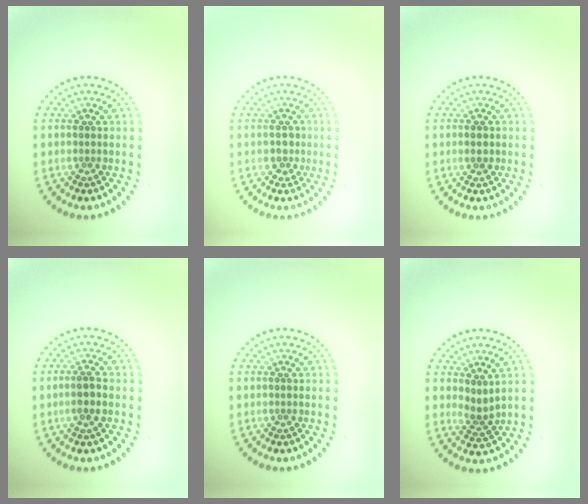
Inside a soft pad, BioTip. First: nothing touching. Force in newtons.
{"total": 1.4, "press": 1.3, "slide": 0.5}
{"total": 1.5, "press": 1.5, "slide": 0.1}
{"total": 1.5, "press": 1.4, "slide": 0.7}
{"total": 0.0}
{"total": 1.8, "press": 1.3, "slide": 1.3}